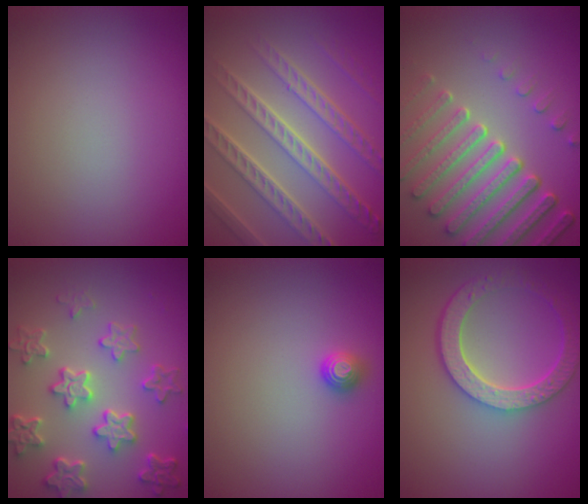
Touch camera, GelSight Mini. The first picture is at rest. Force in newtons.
{"total": 8.2, "press": 5.8, "slide": 5.8}
{"total": 7.4, "press": 5.6, "slide": 4.9}
{"total": 6.6, "press": 4.9, "slide": 4.4}
{"total": 1.1, "press": 1.1, "slide": 0.4}
{"total": 5.8, "press": 4.5, "slide": 3.7}